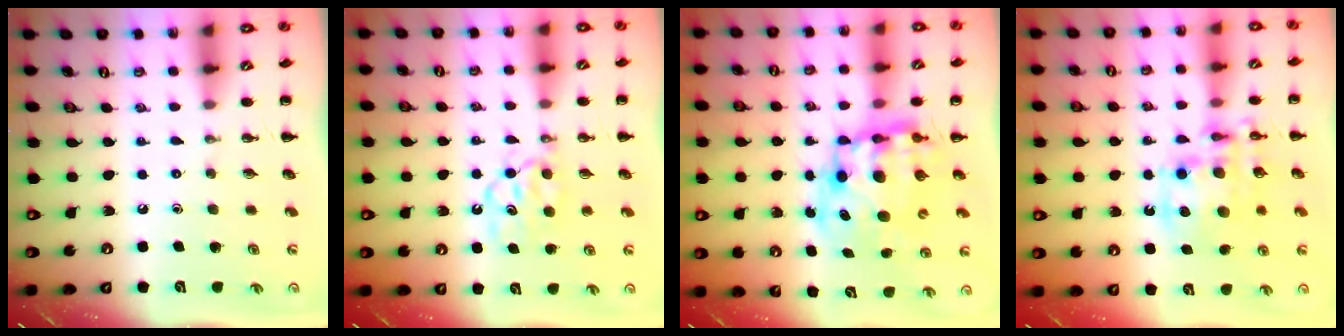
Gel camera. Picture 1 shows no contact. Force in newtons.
{"total": 7.0, "press": 7.0, "slide": 0.6}
{"total": 11.8, "press": 11.5, "slide": 2.9}
{"total": 13.2, "press": 13.0, "slide": 2.3}